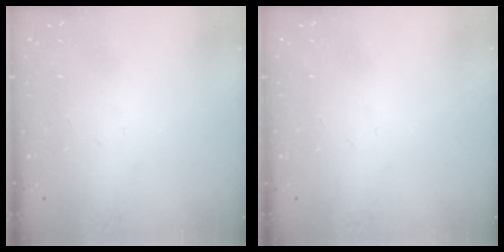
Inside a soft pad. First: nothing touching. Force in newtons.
{"total": 0.0}